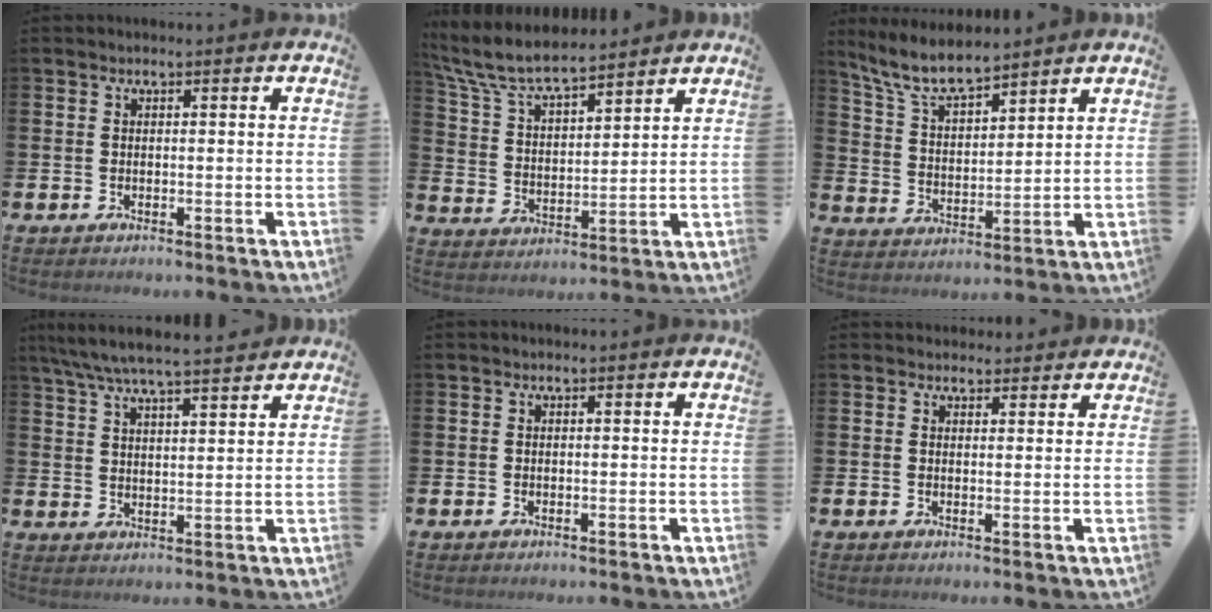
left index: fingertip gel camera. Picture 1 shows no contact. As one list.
[{"total": 7.9, "force": [7.4, 1.3, 2.6], "torque": [-0.084, -0.042, 0.130]}, {"total": 7.3, "force": [6.7, 1.3, 2.7], "torque": [-0.079, -0.029, 0.121]}, {"total": 6.7, "force": [6.3, 0.3, 2.2], "torque": [-0.065, -0.028, 0.113]}, {"total": 0.0}, {"total": 2.2, "force": [2.1, 0.8, -0.2], "torque": [0.012, -0.010, 0.037]}]